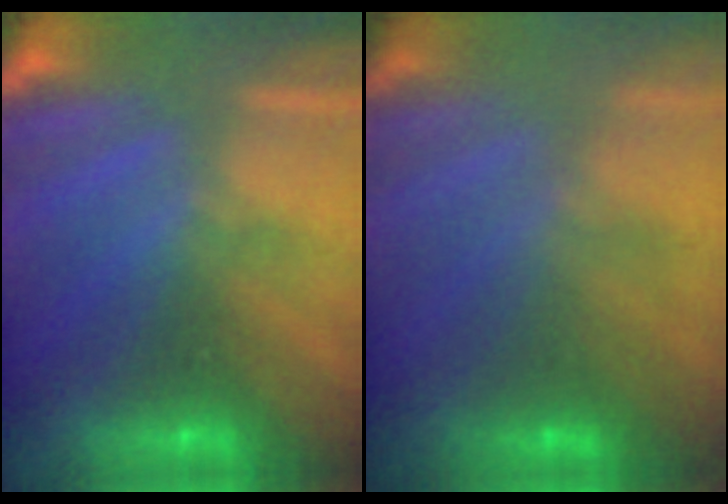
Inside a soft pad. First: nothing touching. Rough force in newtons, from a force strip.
{"total": 3.7}